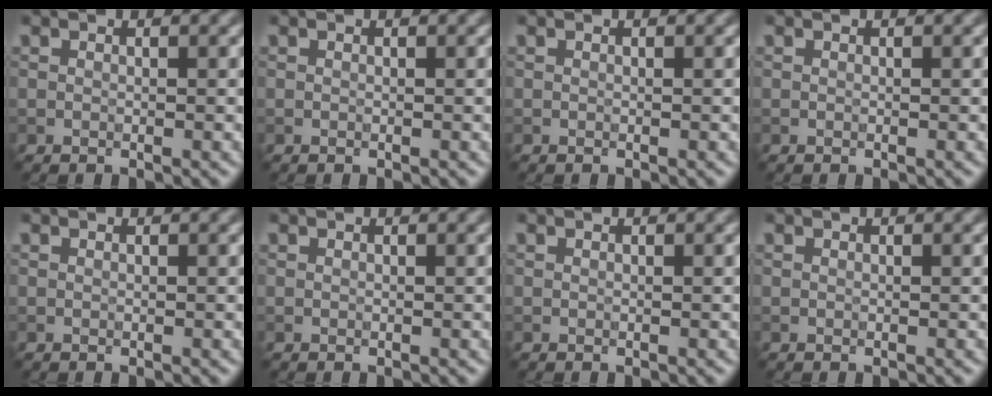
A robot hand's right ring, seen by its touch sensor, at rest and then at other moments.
{"total": 0.0}
{"total": 0.0}
{"total": 0.0}
{"total": 0.0}
{"total": 0.0}
{"total": 0.0}
{"total": 0.0}